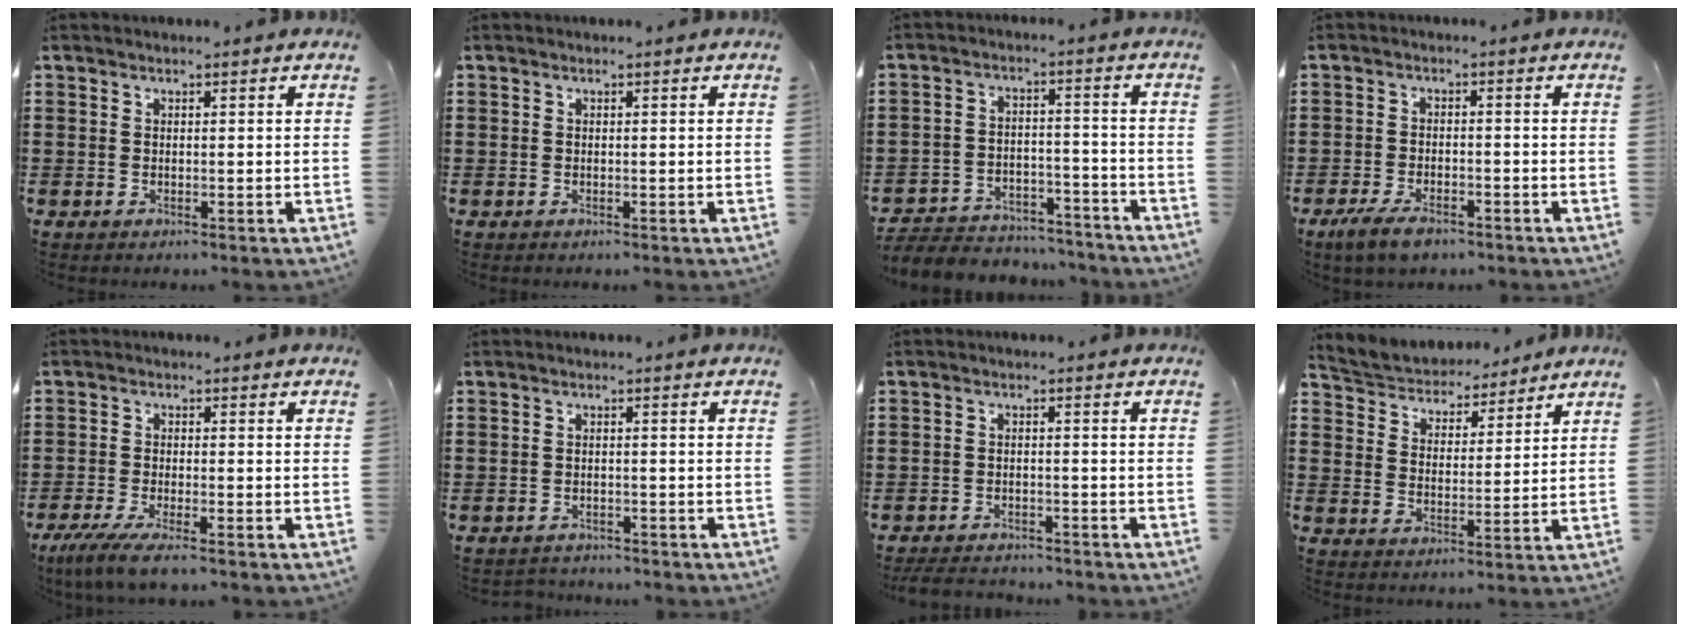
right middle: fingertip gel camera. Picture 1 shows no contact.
{"total": 0.0}
{"total": 5.2, "force": [-5.0, 1.2, 0.5], "torque": [-0.017, 0.010, -0.102]}
{"total": 3.8, "force": [-2.8, 1.4, 2.1], "torque": [-0.050, 0.000, -0.054]}
{"total": 4.3, "force": [-3.5, 0.1, 2.6], "torque": [-0.065, -0.020, -0.068]}
{"total": 1.6, "force": [-1.5, 0.2, -0.1], "torque": [-0.006, -0.002, -0.034]}
{"total": 2.7, "force": [-2.7, 0.3, 0.2], "torque": [-0.008, -0.002, -0.055]}
{"total": 4.7, "force": [4.5, 1.4, -0.7], "torque": [-0.017, -0.032, 0.076]}